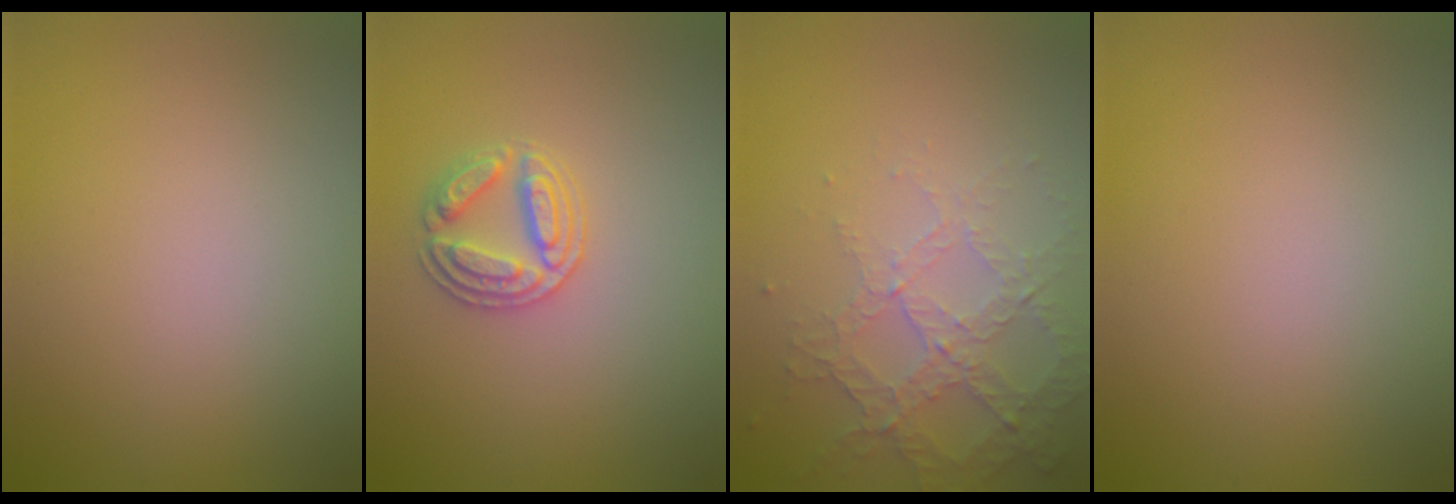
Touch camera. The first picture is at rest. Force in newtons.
{"total": 2.8, "press": 2.8, "slide": 0.2}
{"total": 4.2, "press": 2.9, "slide": 3.0}
{"total": 0.0}